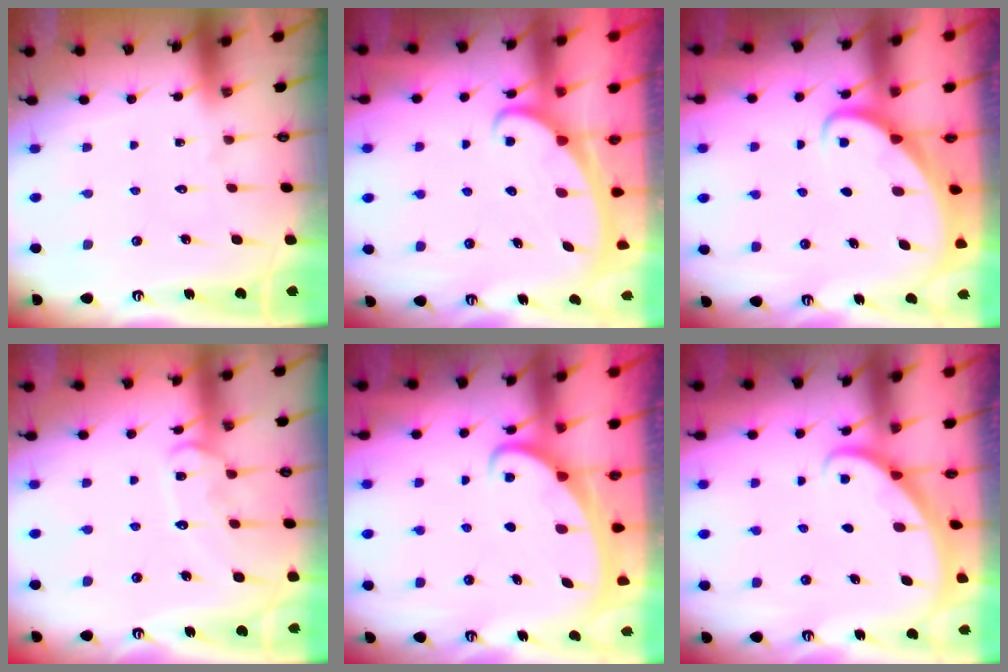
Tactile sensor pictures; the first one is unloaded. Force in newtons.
{"total": 2.3, "press": 2.3, "slide": 0.3}
{"total": 2.5, "press": 2.5, "slide": 0.2}
{"total": 12.3, "press": 12.3, "slide": 0.9}
{"total": 1.9, "press": 1.9, "slide": 0.3}
{"total": 2.1, "press": 2.1, "slide": 0.1}